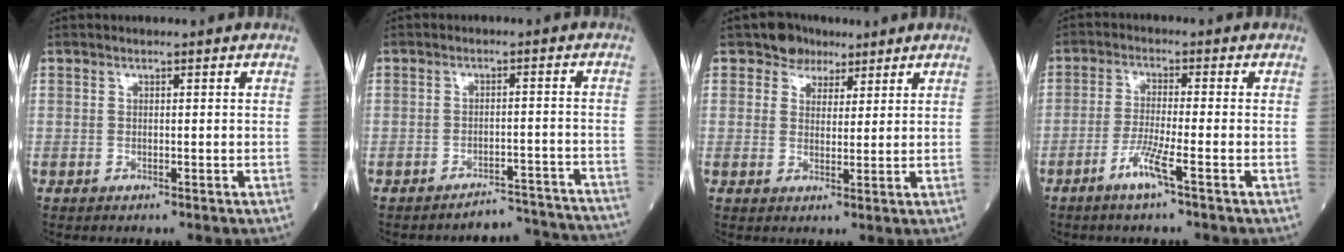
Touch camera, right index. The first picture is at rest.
{"total": 10.1, "force": [-10.1, 0.1, -0.3], "torque": [0.026, 0.023, -0.119]}
{"total": 4.0, "force": [2.8, 2.9, 0.4], "torque": [-0.003, 0.006, 0.042]}
{"total": 5.7, "force": [-4.1, 0.2, 4.0], "torque": [-0.084, -0.002, -0.083]}